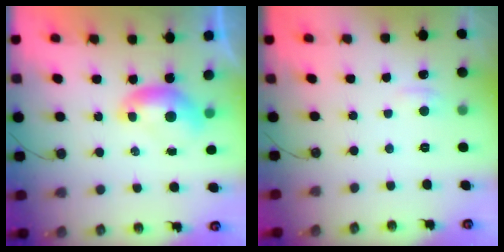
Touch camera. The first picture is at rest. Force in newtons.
{"total": 1.2, "press": 1.0, "slide": 0.7}